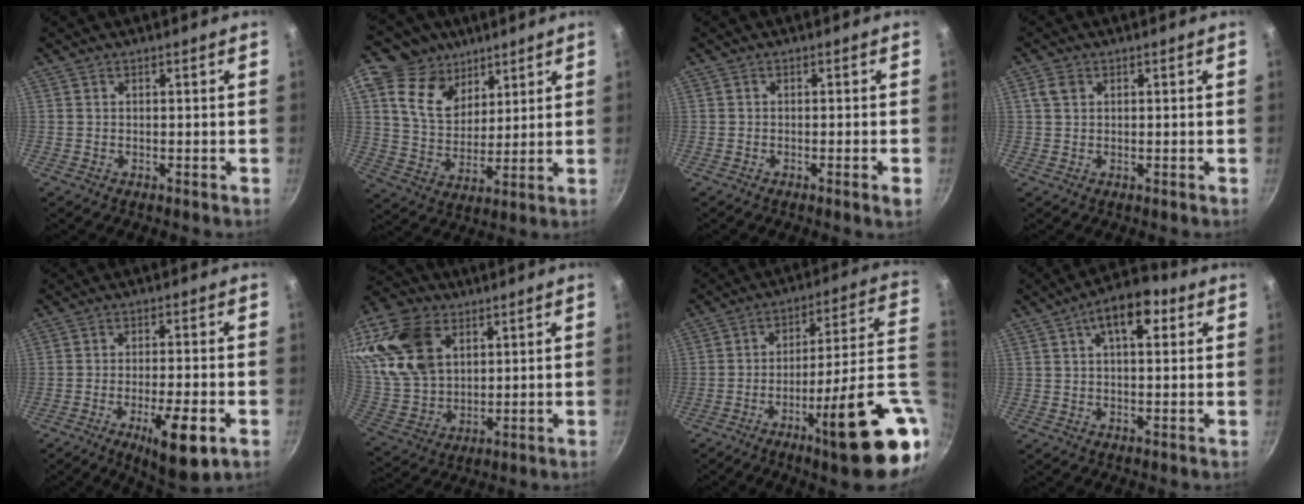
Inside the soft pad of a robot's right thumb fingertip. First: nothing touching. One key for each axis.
{"total": 14.5, "fx": 7.8, "fy": 10.3, "fz": 6.5, "tx": -0.081, "ty": -0.038, "tz": 0.141}
{"total": 1.9, "fx": -0.8, "fy": -0.1, "fz": 1.7, "tx": -0.035, "ty": 0.001, "tz": -0.013}
{"total": 2.6, "fx": 0.9, "fy": 2.0, "fz": 1.4, "tx": -0.018, "ty": 0.004, "tz": 0.016}
{"total": 11.1, "fx": -4.4, "fy": 2.9, "fz": 9.7, "tx": -0.148, "ty": 0.009, "tz": -0.062}
{"total": 19.8, "fx": 7.3, "fy": 14.1, "fz": 11.8, "tx": -0.218, "ty": -0.016, "tz": 0.147}
{"total": 23.7, "fx": -7.0, "fy": 4.3, "fz": 22.2, "tx": -0.272, "ty": 0.018, "tz": -0.102}
{"total": 9.4, "fx": 3.5, "fy": 4.8, "fz": 7.3, "tx": -0.090, "ty": 0.008, "tz": 0.042}